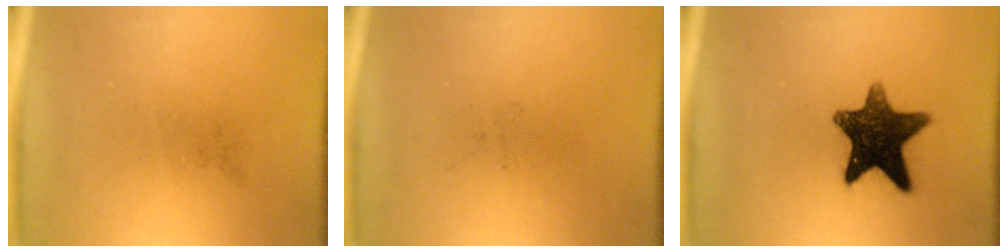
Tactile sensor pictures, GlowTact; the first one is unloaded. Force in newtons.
{"total": 0.0}
{"total": 12.8}